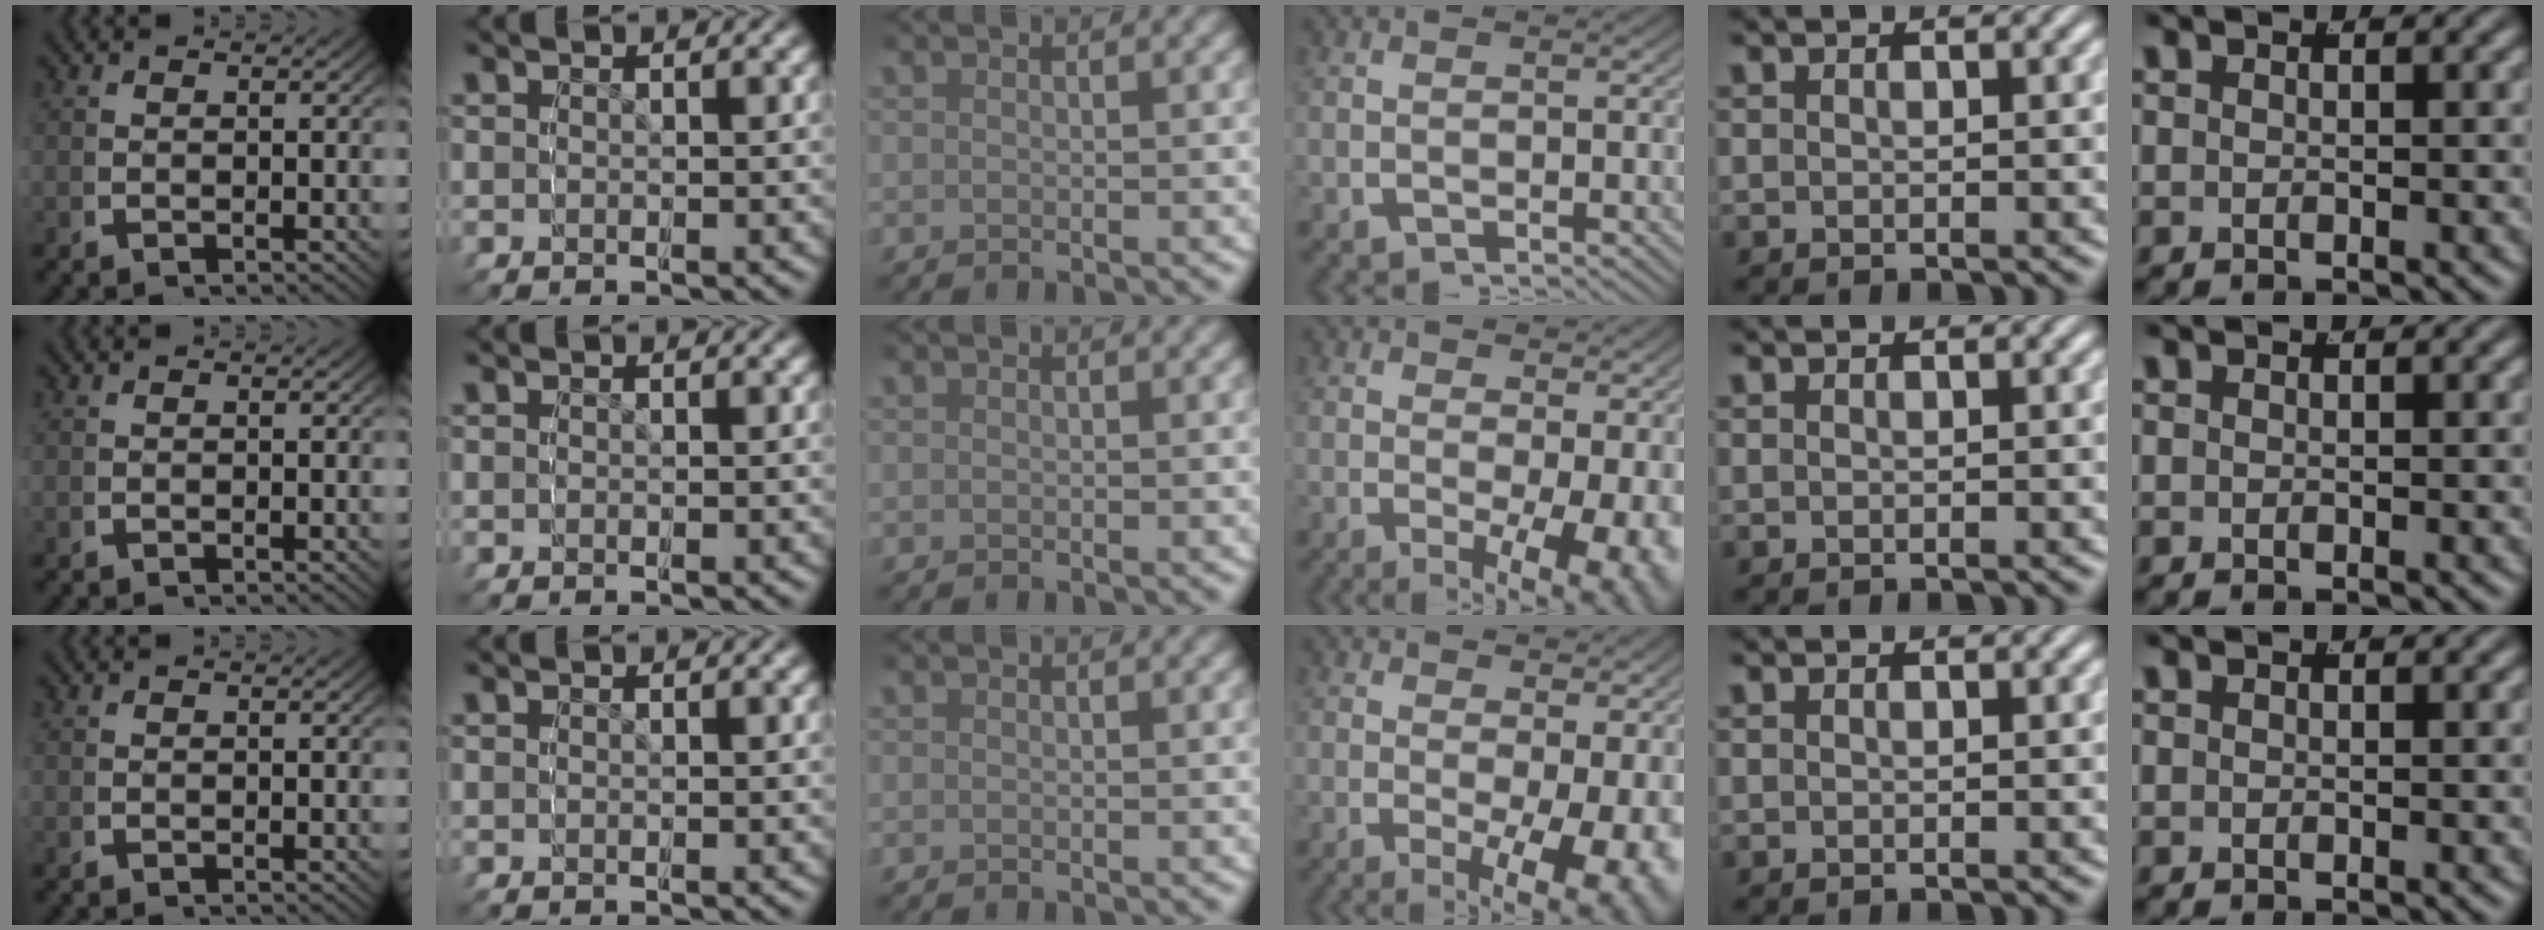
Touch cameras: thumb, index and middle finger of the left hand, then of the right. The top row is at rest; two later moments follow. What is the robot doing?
{"motion": "grasp_and_lifting", "object": "bottle"}